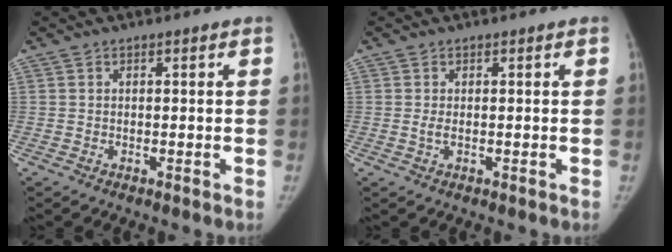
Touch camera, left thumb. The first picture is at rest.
{"total": 1.2, "force": [0.0, 0.5, 1.0], "torque": [-0.025, -0.001, 0.002]}